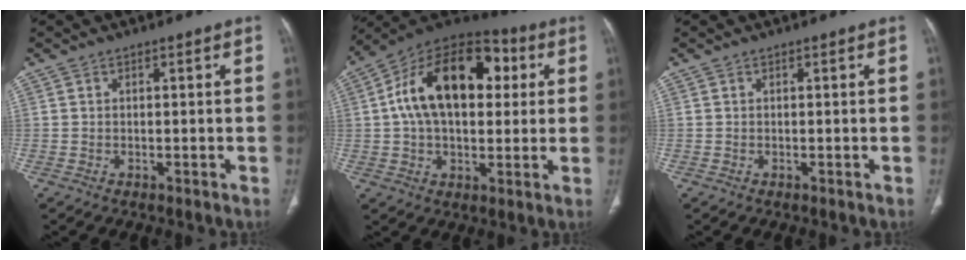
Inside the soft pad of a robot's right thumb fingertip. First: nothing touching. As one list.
[{"total": 22.3, "force": [4.3, 13.4, 17.3], "torque": [-0.264, 0.026, 0.059]}, {"total": 0.0}]